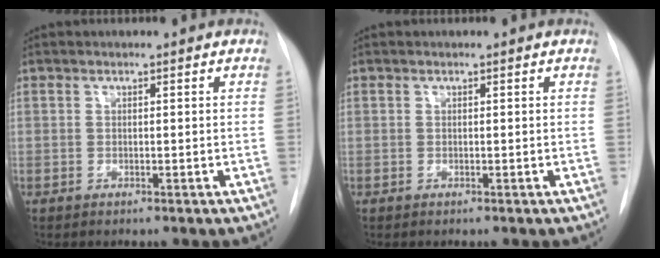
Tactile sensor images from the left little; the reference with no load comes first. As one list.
[{"total": 0.0}]